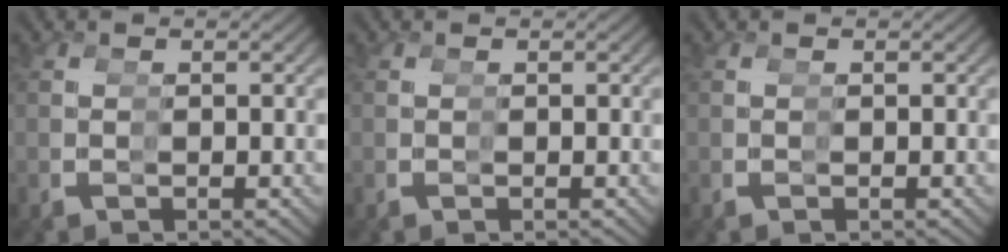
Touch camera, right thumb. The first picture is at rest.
{"total": 0.0}
{"total": 0.0}